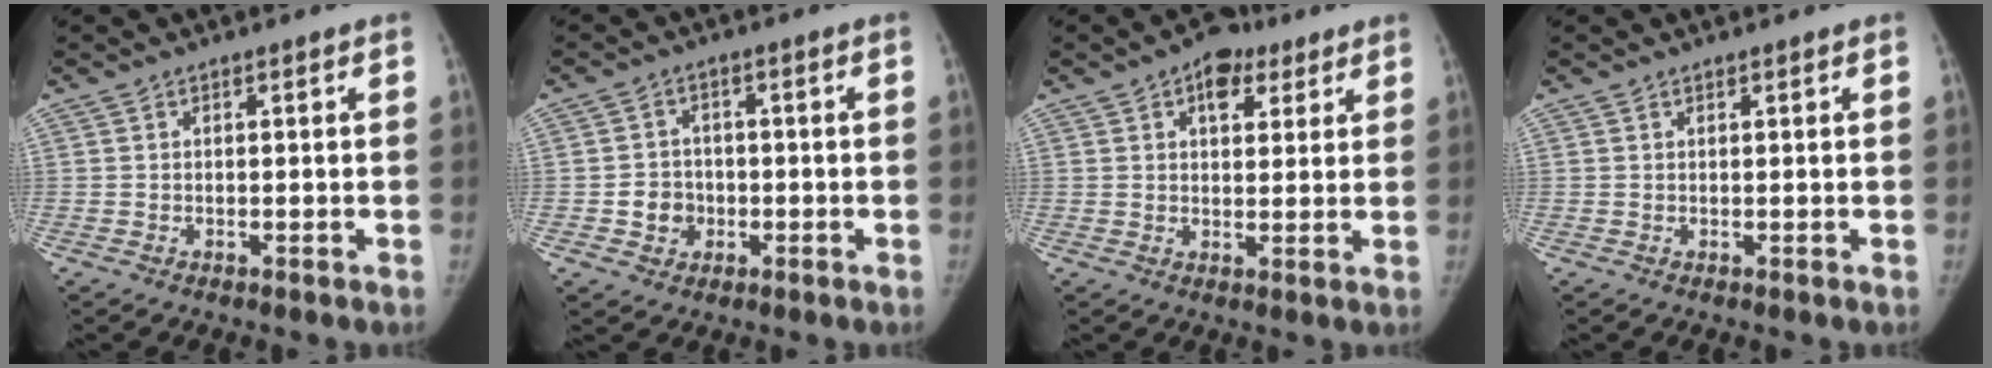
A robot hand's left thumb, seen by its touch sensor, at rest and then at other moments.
{"total": 4.6, "force": [-1.1, 4.2, 1.6], "torque": [-0.004, 0.009, -0.018]}
{"total": 7.2, "force": [3.8, 4.5, 4.1], "torque": [-0.028, -0.009, 0.051]}
{"total": 0.0}